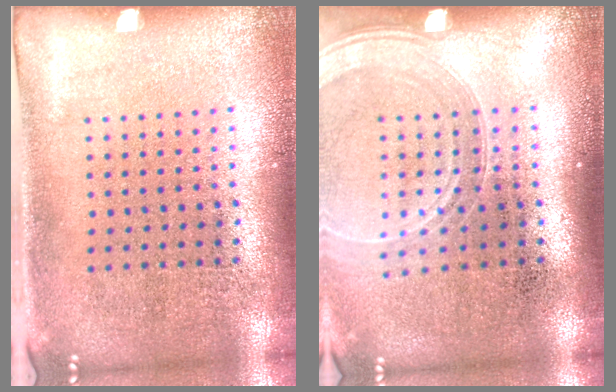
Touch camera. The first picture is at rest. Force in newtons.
{"total": 1.6, "press": 1.5, "slide": 0.7}